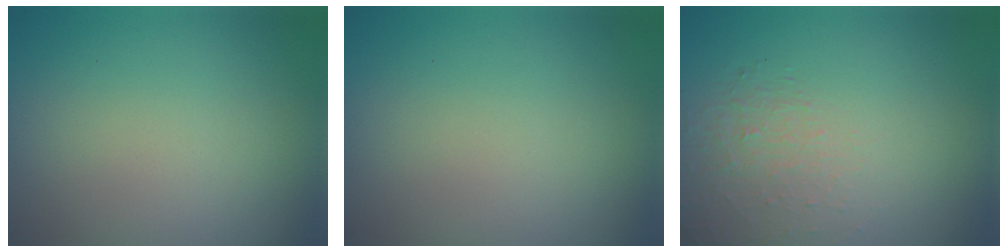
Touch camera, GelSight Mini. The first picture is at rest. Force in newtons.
{"total": 0.0}
{"total": 1.4, "press": 0.6, "slide": 1.3}